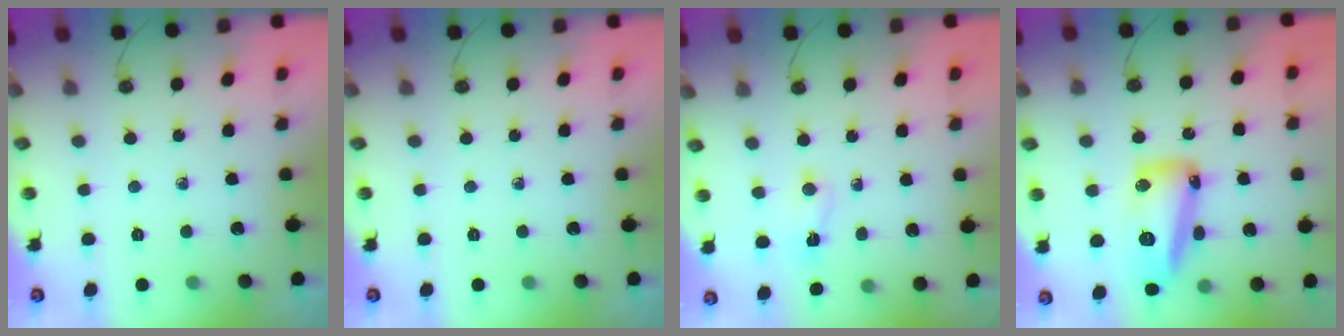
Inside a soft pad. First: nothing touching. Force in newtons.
{"total": 0.0}
{"total": 2.0, "press": 1.6, "slide": 1.2}
{"total": 23.5, "press": 20.6, "slide": 11.3}